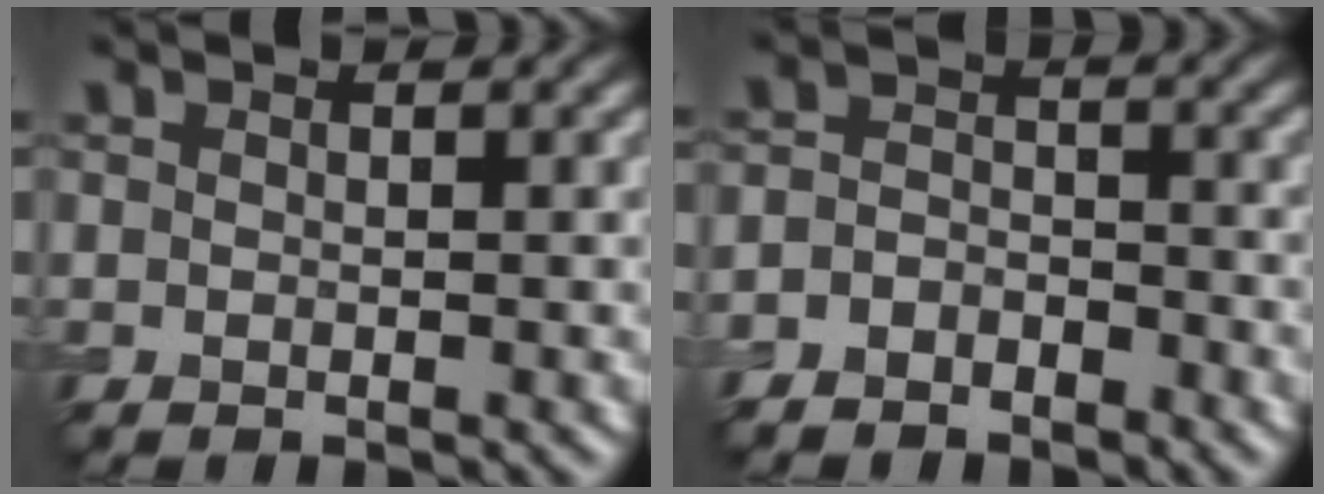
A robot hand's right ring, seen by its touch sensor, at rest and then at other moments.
{"total": 2.9, "force": [-2.3, 1.6, 0.6], "torque": [-0.008, 0.005, -0.050]}